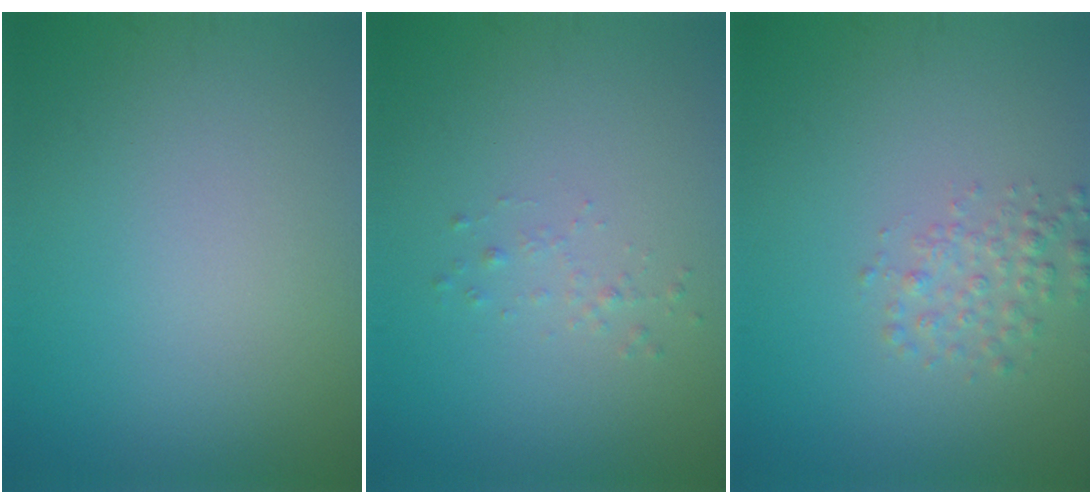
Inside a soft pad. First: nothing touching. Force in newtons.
{"total": 0.8, "press": 0.8, "slide": 0.0}
{"total": 2.0, "press": 2.0, "slide": 0.1}